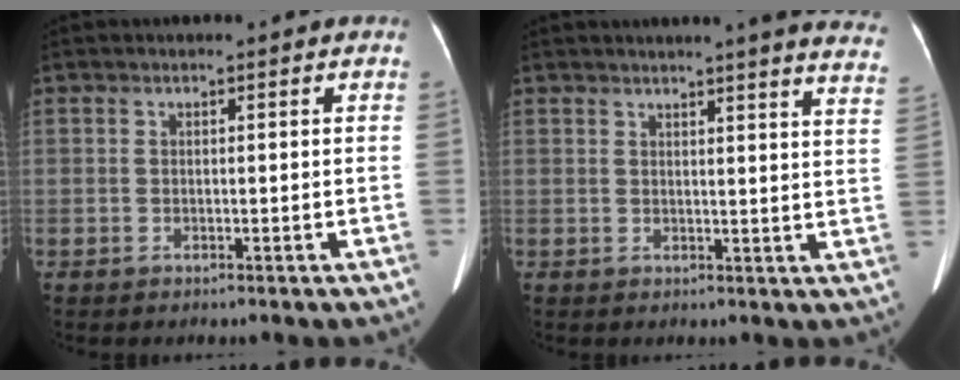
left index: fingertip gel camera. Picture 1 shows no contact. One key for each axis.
{"total": 15.3, "fx": 14.0, "fy": 0.0, "fz": 6.0, "tx": -0.063, "ty": -0.063, "tz": 0.139}